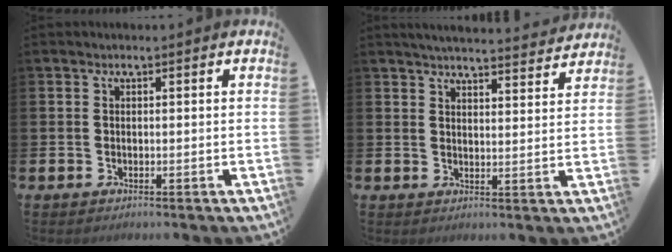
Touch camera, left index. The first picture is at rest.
{"total": 4.6, "force": [4.6, 0.1, 0.7], "torque": [-0.021, -0.030, 0.080]}